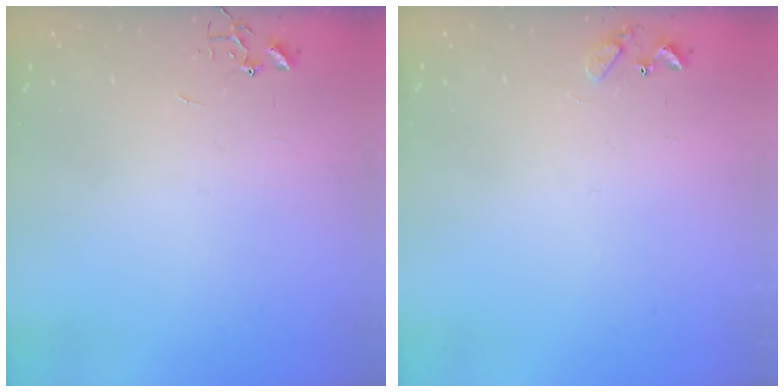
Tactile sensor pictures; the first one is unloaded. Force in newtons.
{"total": 7.0, "press": 7.0, "slide": 0.6}